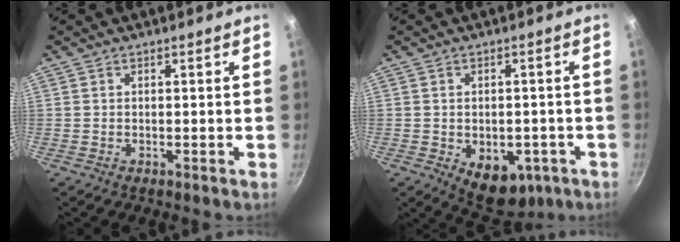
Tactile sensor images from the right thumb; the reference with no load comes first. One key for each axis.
{"total": 10.0, "fx": -3.4, "fy": 6.5, "fz": 6.8, "tx": -0.056, "ty": 0.005, "tz": -0.029}